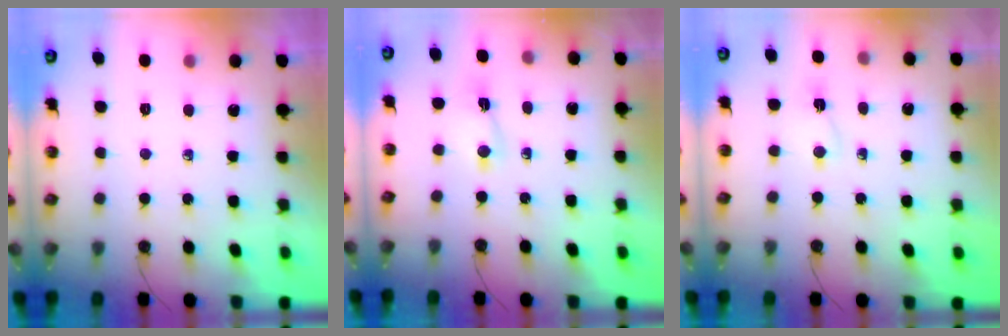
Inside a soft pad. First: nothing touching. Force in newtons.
{"total": 1.8, "press": 1.8, "slide": 0.3}
{"total": 2.4, "press": 2.4, "slide": 0.5}